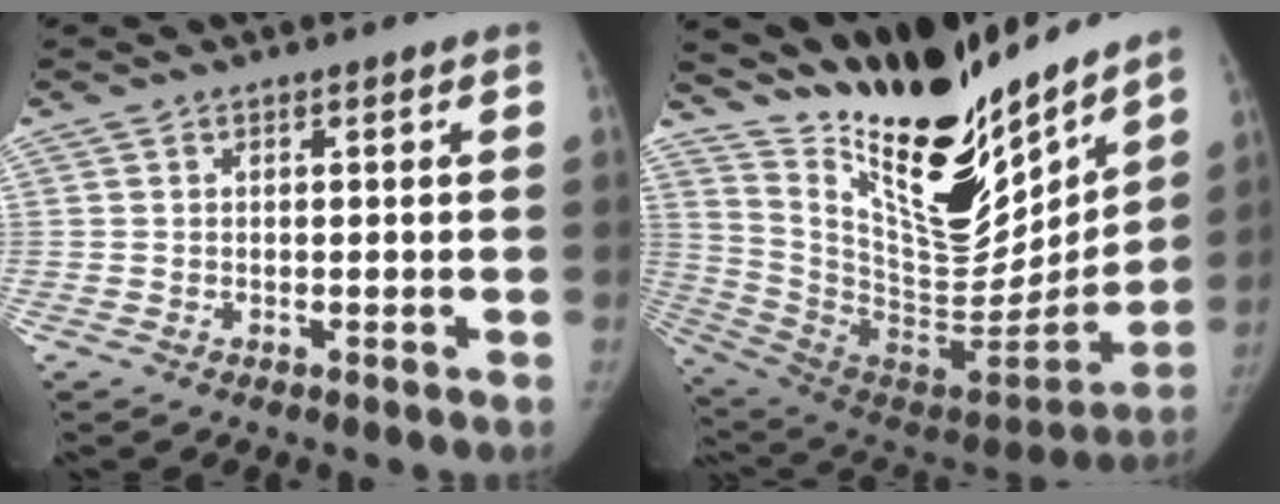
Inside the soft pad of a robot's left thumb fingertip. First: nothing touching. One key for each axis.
{"total": 27.6, "fx": 21.9, "fy": 8.8, "fz": 14.2, "tx": -0.187, "ty": -0.124, "tz": 0.371}